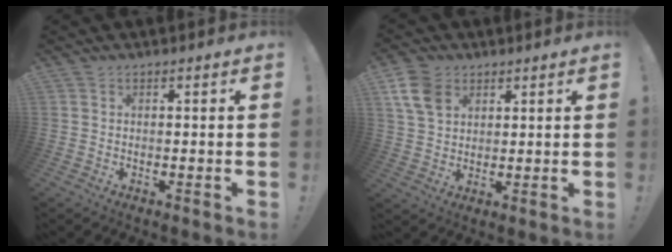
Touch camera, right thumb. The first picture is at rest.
{"total": 10.0, "force": [4.8, 7.1, 5.2], "torque": [-0.107, -0.012, 0.094]}